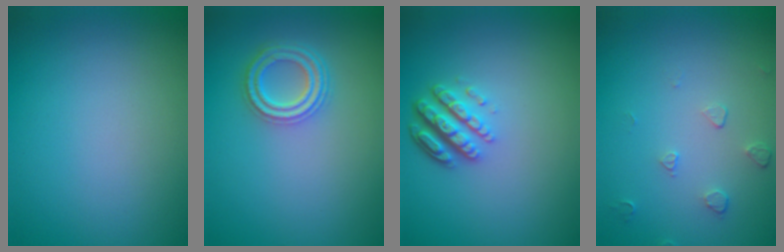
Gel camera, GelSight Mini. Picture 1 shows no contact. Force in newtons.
{"total": 3.8, "press": 3.0, "slide": 2.3}
{"total": 4.1, "press": 3.1, "slide": 2.7}
{"total": 1.1, "press": 0.7, "slide": 0.9}